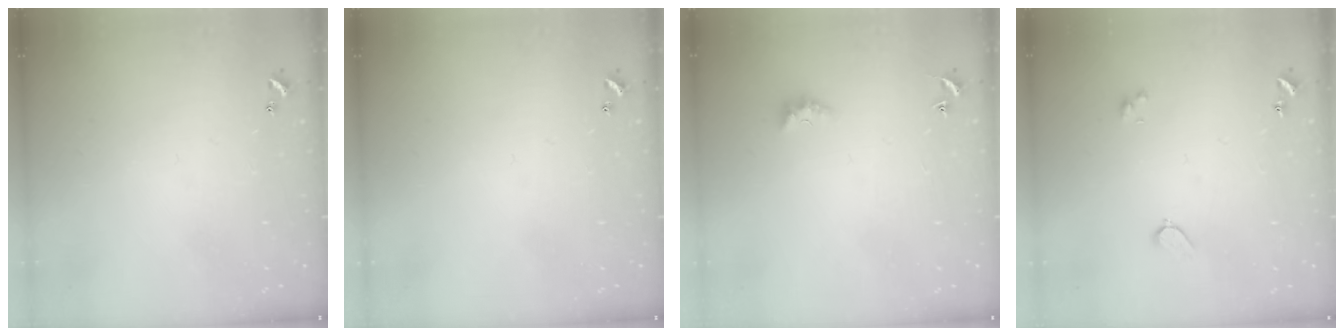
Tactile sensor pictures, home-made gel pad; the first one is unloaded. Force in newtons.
{"total": 0.0}
{"total": 2.2, "press": 2.1, "slide": 0.6}
{"total": 2.1, "press": 2.0, "slide": 0.6}